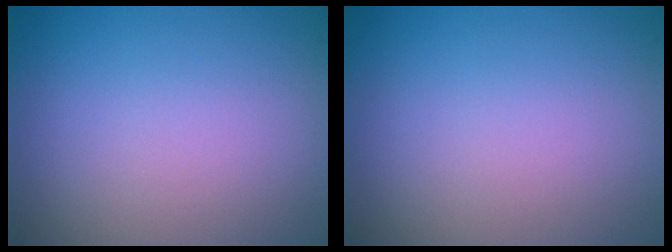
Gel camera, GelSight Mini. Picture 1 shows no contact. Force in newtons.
{"total": 0.0}